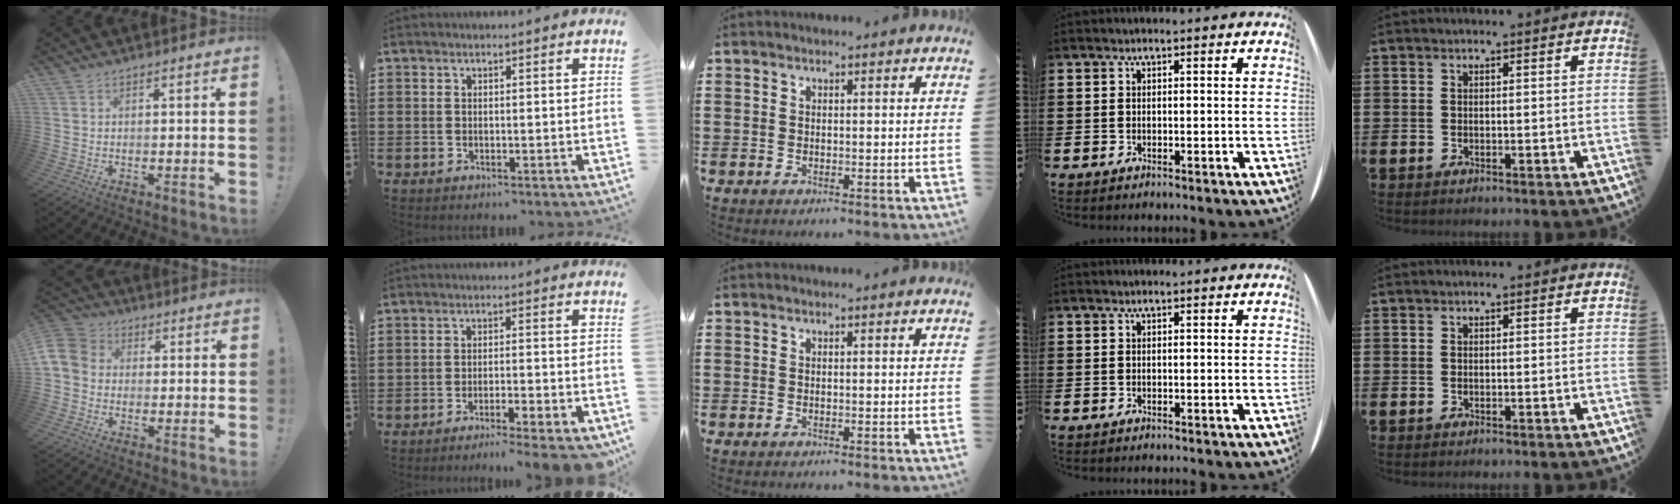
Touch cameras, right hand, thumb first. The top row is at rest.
{"thumb": {"total": 7.2, "force": [-0.4, 6.3, 3.5], "torque": [-0.073, 0.018, -0.002]}, "index": {"total": 3.6, "force": [-3.0, -0.2, 2.0], "torque": [-0.033, -0.007, -0.056]}}